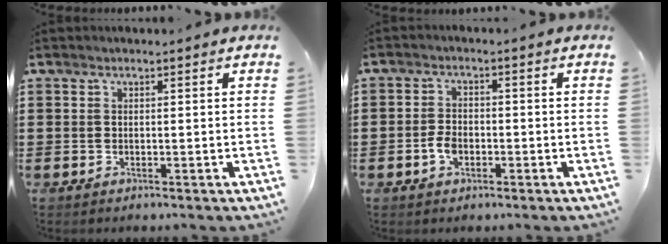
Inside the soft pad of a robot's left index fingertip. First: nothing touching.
{"total": 3.1, "force": [-1.0, 2.0, 2.1], "torque": [-0.055, -0.003, -0.022]}